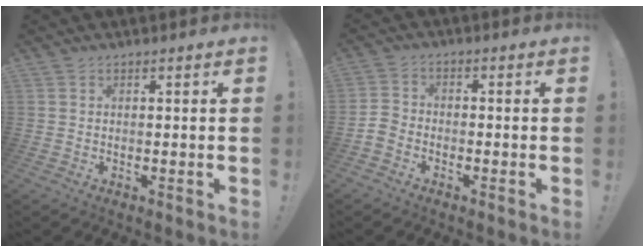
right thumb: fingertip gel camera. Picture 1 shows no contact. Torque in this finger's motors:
{"motor_torque": [1.42, 0.62, 0.67, -0.81, 0.03]}